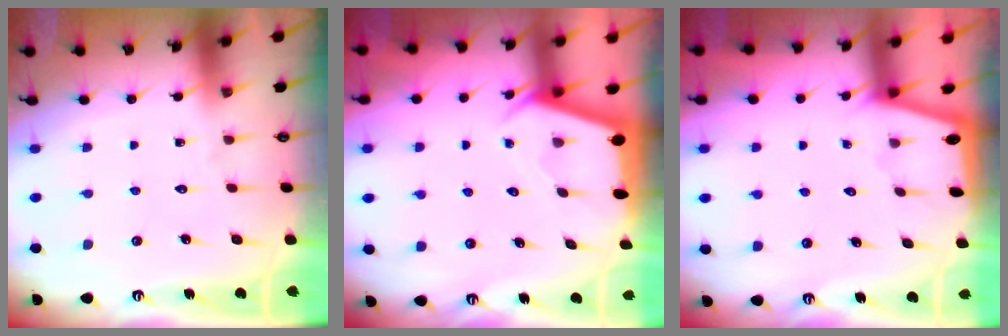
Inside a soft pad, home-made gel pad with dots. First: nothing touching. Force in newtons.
{"total": 2.2, "press": 2.2, "slide": 0.3}
{"total": 1.1, "press": 1.0, "slide": 0.2}